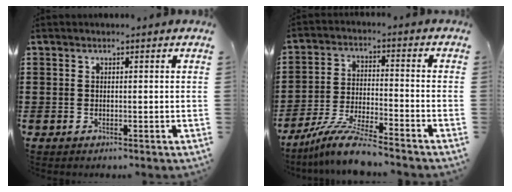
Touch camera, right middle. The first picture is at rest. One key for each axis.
{"total": 8.7, "fx": -7.7, "fy": 0.3, "fz": 4.1, "tx": -0.081, "ty": 0.000, "tz": -0.151}